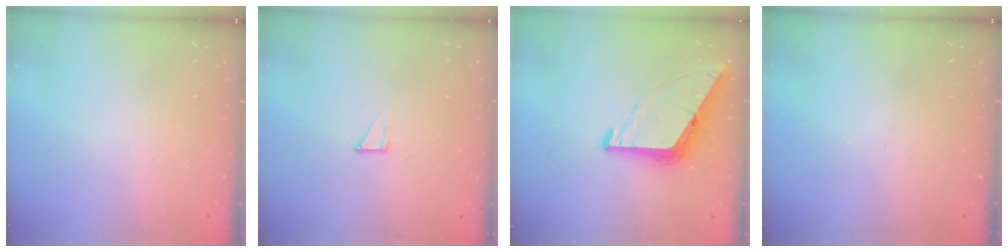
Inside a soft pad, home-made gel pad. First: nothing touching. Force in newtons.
{"total": 3.6, "press": 3.6, "slide": 0.4}
{"total": 7.8, "press": 7.8, "slide": 0.6}
{"total": 0.0}